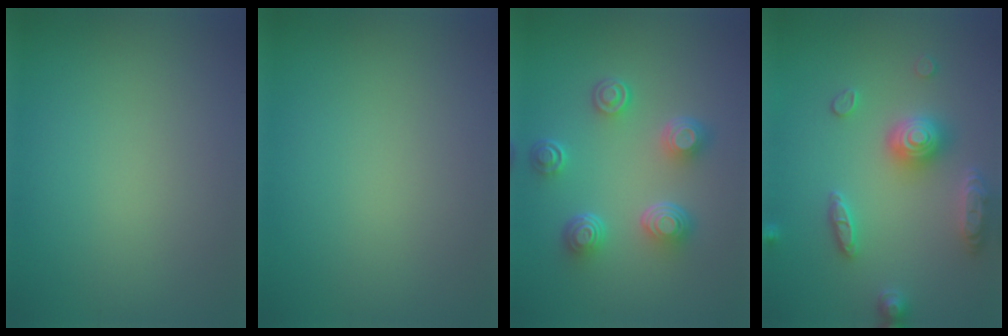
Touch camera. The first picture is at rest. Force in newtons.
{"total": 0.0}
{"total": 4.7, "press": 3.4, "slide": 3.2}
{"total": 4.1, "press": 4.0, "slide": 0.8}